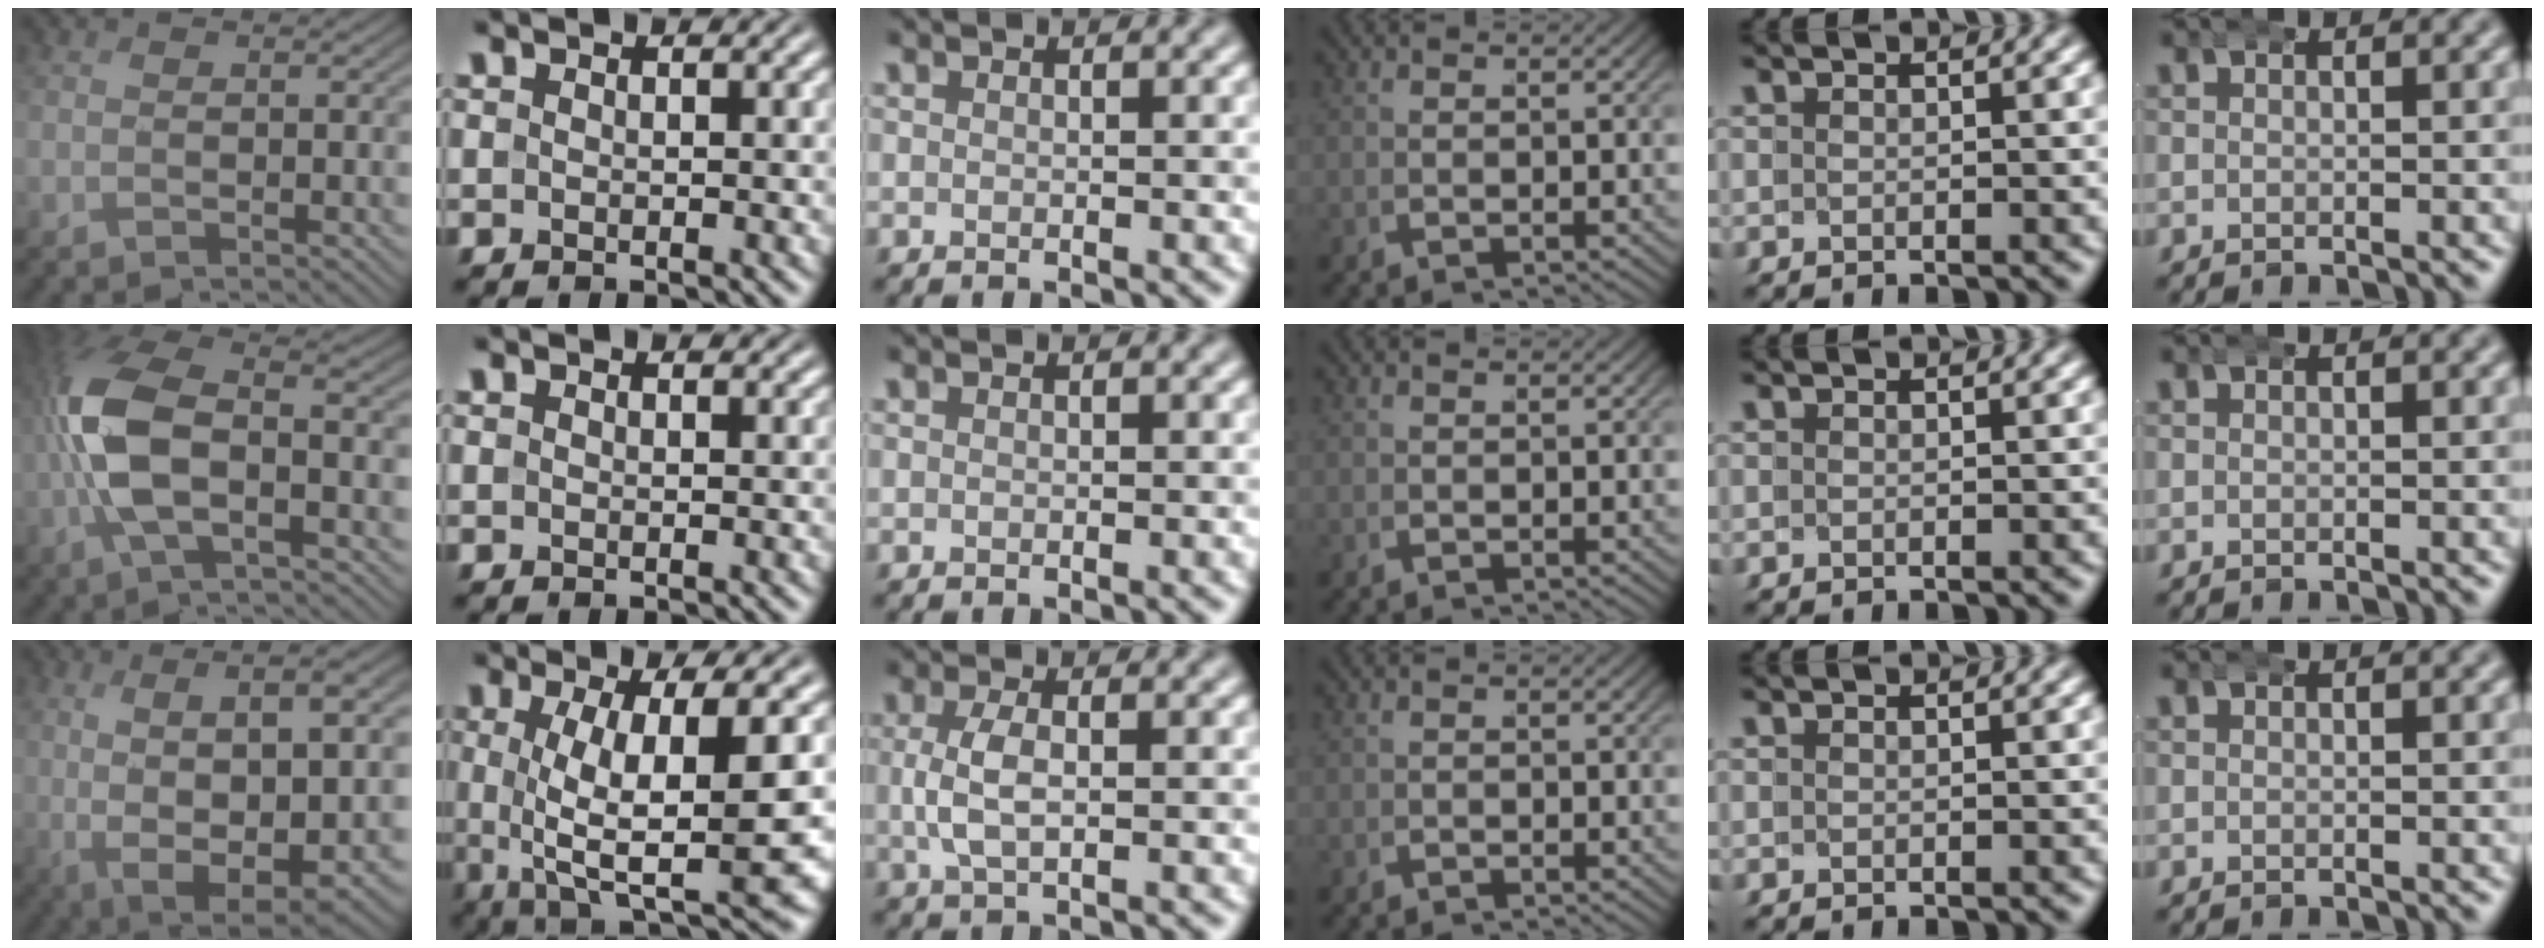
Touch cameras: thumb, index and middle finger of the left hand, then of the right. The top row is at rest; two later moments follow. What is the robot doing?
{"motion": "wrap", "object": "bandana"}